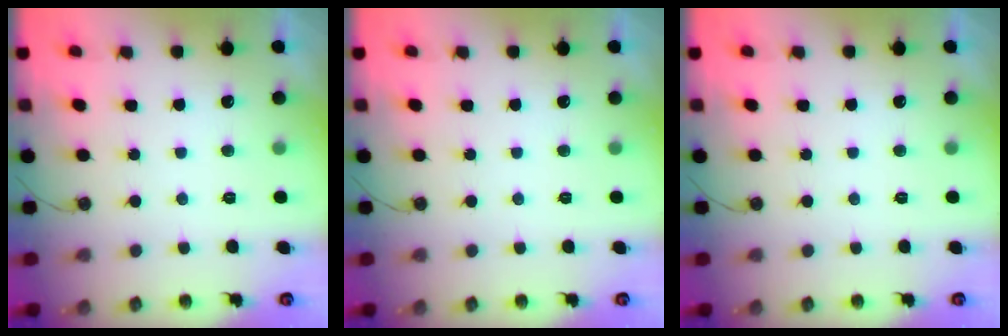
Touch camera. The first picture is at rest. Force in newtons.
{"total": 0.0}
{"total": 0.0}